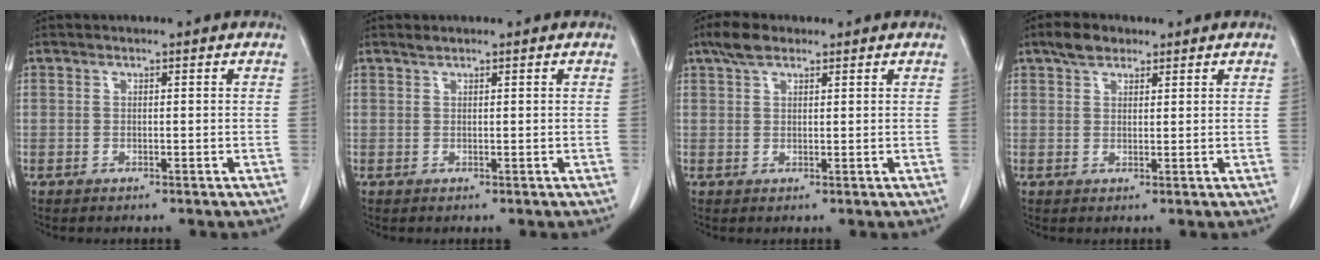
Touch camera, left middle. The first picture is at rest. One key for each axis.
{"total": 0.7, "fx": 0.6, "fy": -0.1, "fz": 0.2, "tx": -0.010, "ty": 0.001, "tz": 0.015}
{"total": 3.4, "fx": 2.5, "fy": 1.4, "fz": 1.9, "tx": -0.044, "ty": 0.011, "tz": 0.046}
{"total": 3.3, "fx": 2.4, "fy": 1.6, "fz": 1.5, "tx": -0.033, "ty": 0.010, "tz": 0.043}